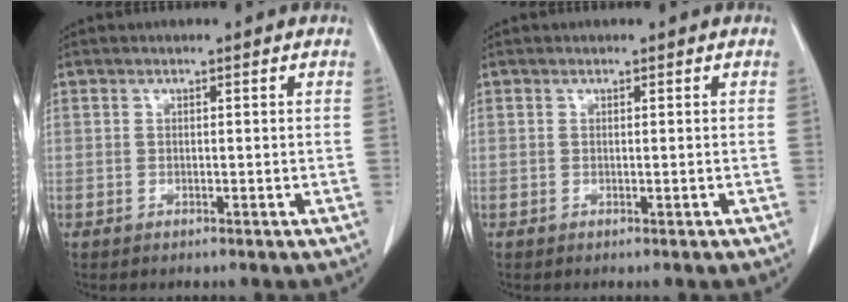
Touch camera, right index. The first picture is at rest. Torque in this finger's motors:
{"motor_torque": [-0.02, 0.02, 0.00, 0.00]}